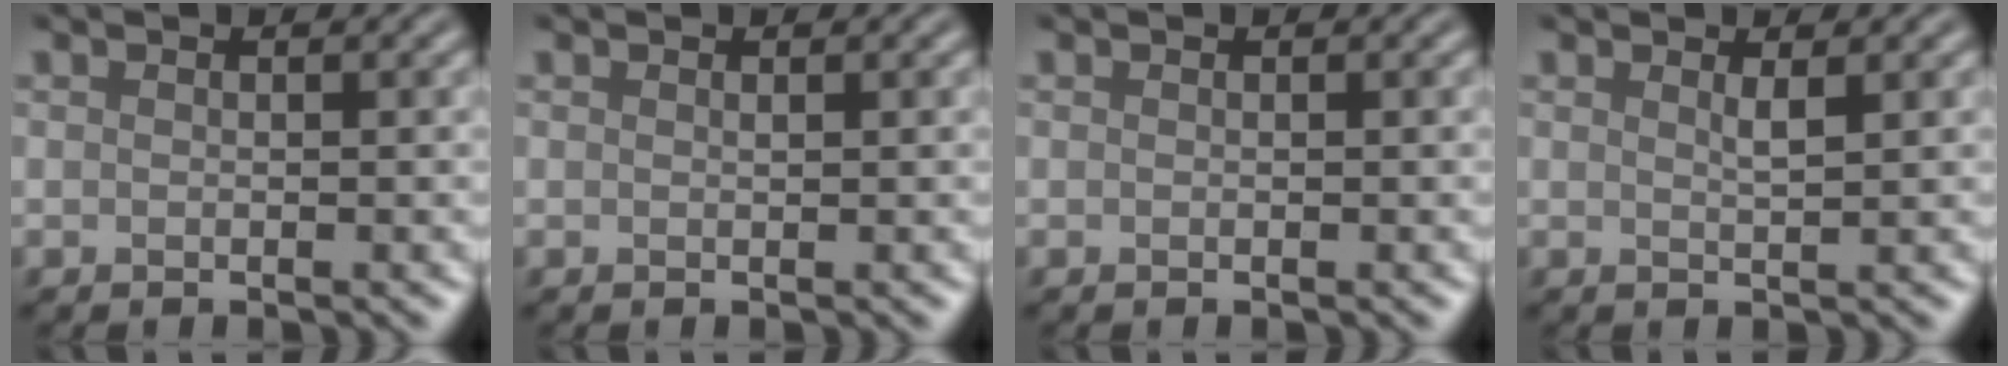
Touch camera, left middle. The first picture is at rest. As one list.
[{"total": 0.0}, {"total": 0.0}, {"total": 1.0, "force": [0.6, 0.2, 0.8], "torque": [-0.009, -0.002, 0.009]}]